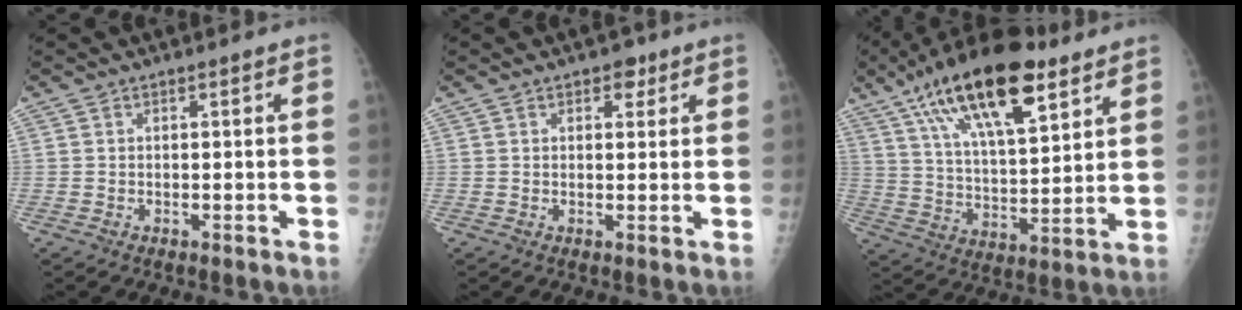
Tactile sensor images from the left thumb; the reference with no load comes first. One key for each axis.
{"total": 2.9, "fx": 1.6, "fy": 1.8, "fz": 1.6, "tx": -0.003, "ty": -0.005, "tz": 0.019}
{"total": 22.5, "fx": 12.5, "fy": 8.6, "fz": 16.6, "tx": -0.266, "ty": -0.031, "tz": 0.216}